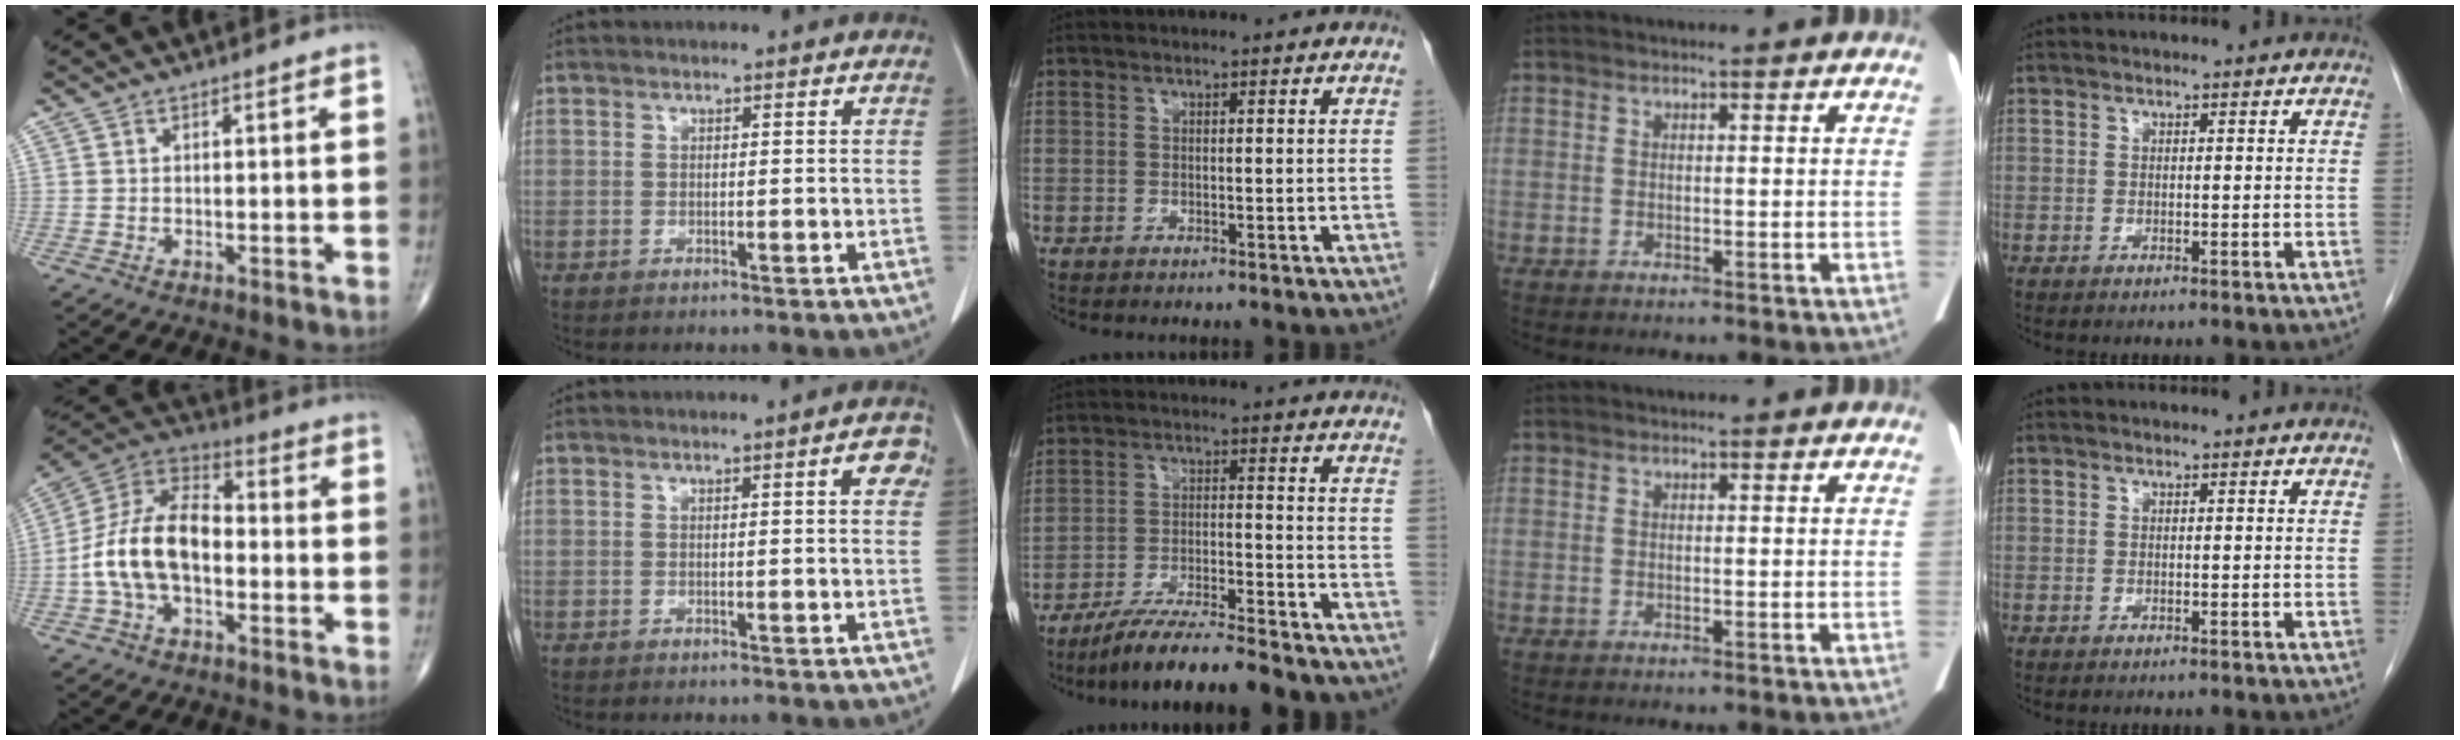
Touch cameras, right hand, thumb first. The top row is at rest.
{"thumb": {"total": 15.1, "force": [-2.4, 9.0, 11.9], "torque": [-0.221, 0.043, -0.051]}, "index": {"total": 2.9, "force": [1.0, 0.3, 2.7], "torque": [-0.025, 0.005, 0.009]}, "middle": {"total": 13.7, "force": [-11.8, 0.7, 6.8], "torque": [-0.102, -0.012, -0.187]}}